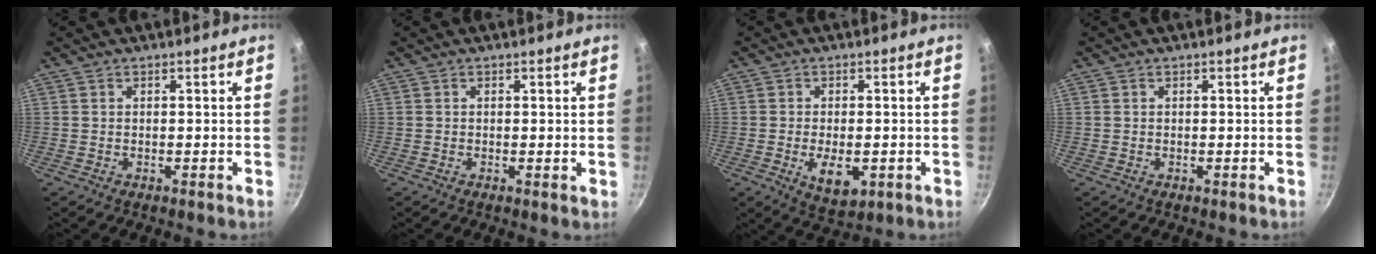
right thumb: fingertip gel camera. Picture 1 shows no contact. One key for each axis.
{"total": 0.6, "fx": 0.1, "fy": 0.2, "fz": 0.5, "tx": -0.008, "ty": -0.002, "tz": 0.000}
{"total": 7.2, "fx": -1.8, "fy": 3.9, "fz": 5.8, "tx": -0.081, "ty": -0.004, "tz": -0.017}
{"total": 0.0}